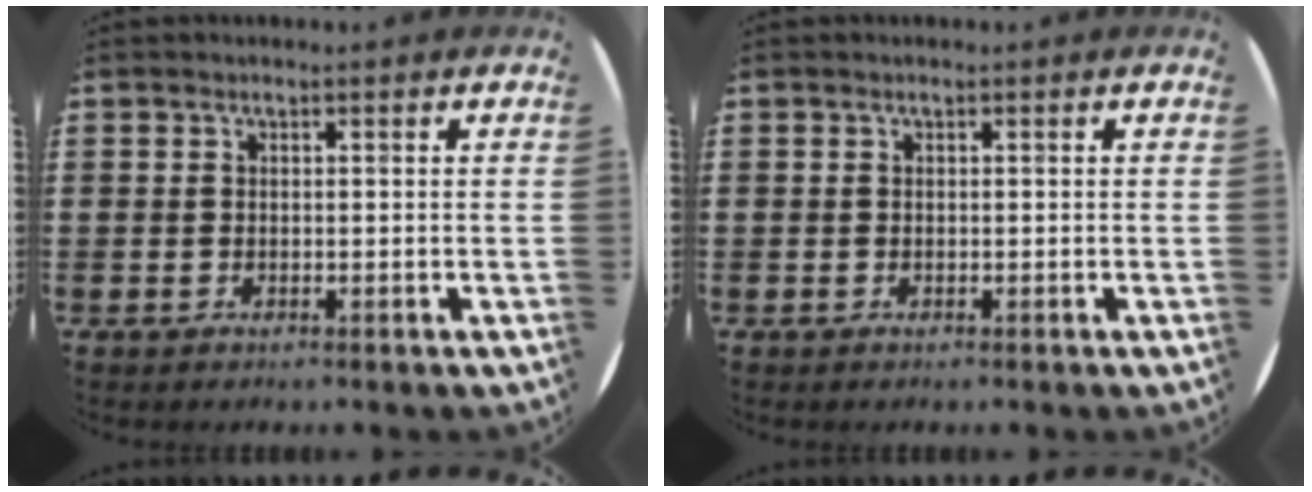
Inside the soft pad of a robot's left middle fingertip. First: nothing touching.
{"total": 0.0}